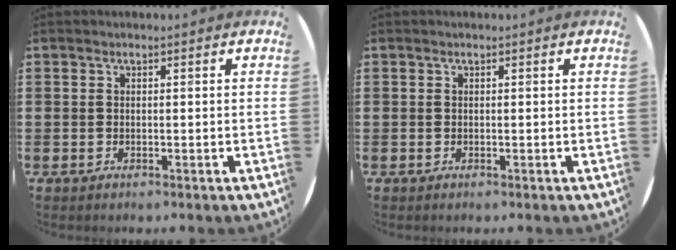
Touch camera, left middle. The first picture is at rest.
{"total": 0.0}